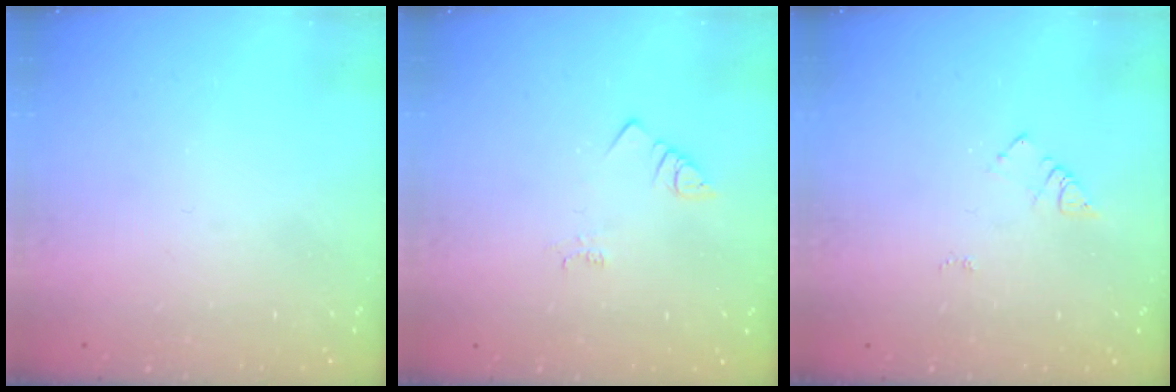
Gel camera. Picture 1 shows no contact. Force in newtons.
{"total": 1.4, "press": 1.4, "slide": 0.3}
{"total": 5.4, "press": 5.4, "slide": 0.5}